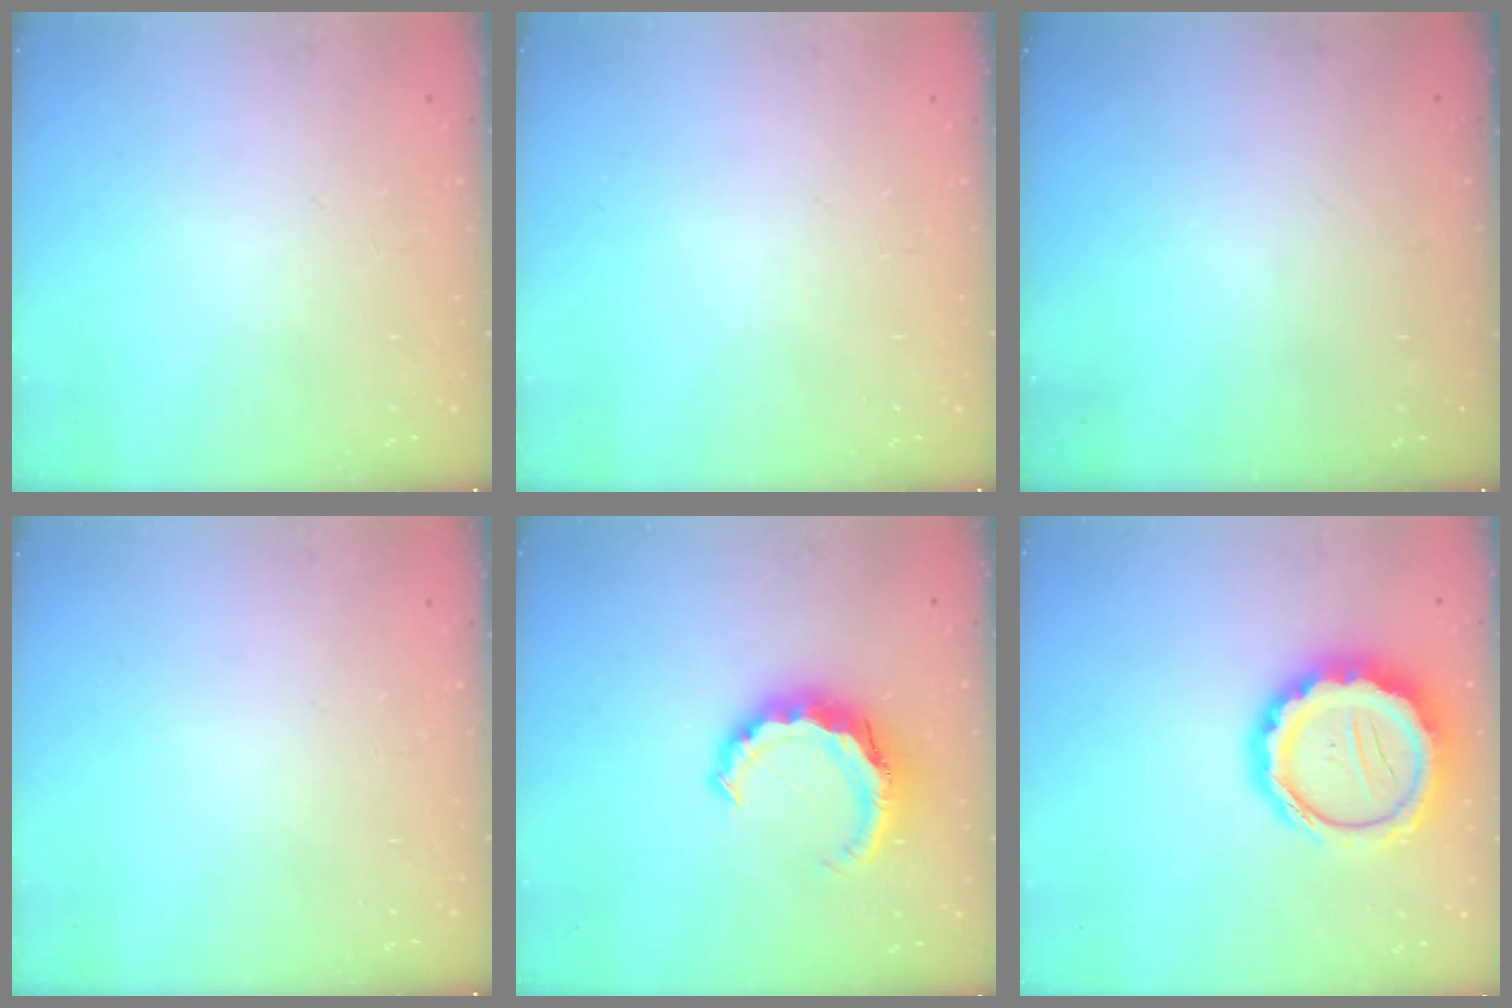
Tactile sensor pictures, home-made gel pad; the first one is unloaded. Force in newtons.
{"total": 0.0}
{"total": 0.0}
{"total": 0.0}
{"total": 9.1, "press": 9.0, "slide": 1.5}
{"total": 14.4, "press": 14.2, "slide": 2.9}